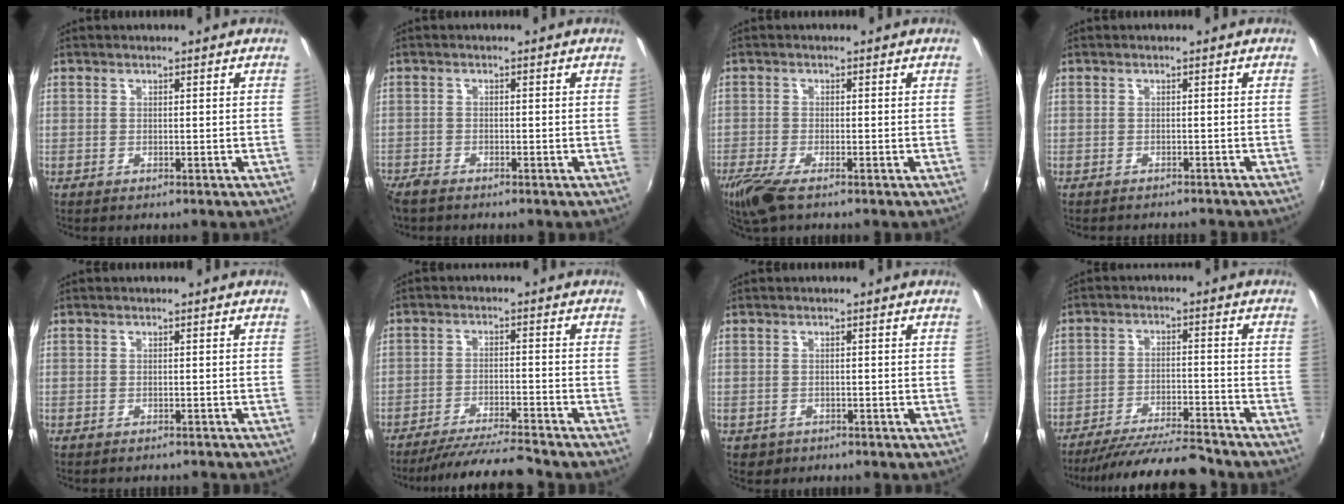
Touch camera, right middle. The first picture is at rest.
{"total": 3.5, "force": [-3.1, 1.1, 1.3], "torque": [-0.037, -0.016, -0.062]}
{"total": 5.9, "force": [-4.1, 1.3, 4.0], "torque": [-0.099, -0.023, -0.082]}
{"total": 3.6, "force": [-3.3, 0.9, 1.1], "torque": [-0.026, -0.012, -0.047]}
{"total": 2.3, "force": [-2.0, 0.8, 0.6], "torque": [-0.013, -0.010, -0.025]}
{"total": 9.9, "force": [-9.2, 0.2, 3.5], "torque": [-0.082, 0.002, -0.151]}
{"total": 2.3, "force": [-1.1, 1.9, 0.7], "torque": [-0.019, -0.004, -0.014]}
{"total": 13.7, "force": [-12.7, 1.5, 5.1], "torque": [-0.112, -0.006, -0.198]}